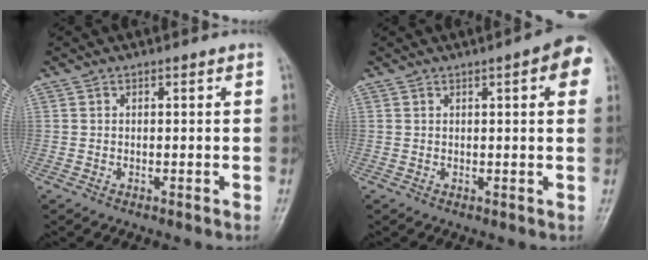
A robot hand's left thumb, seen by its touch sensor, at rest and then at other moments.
{"total": 6.1, "force": [2.2, 1.5, 5.4], "torque": [-0.054, 0.004, 0.018]}